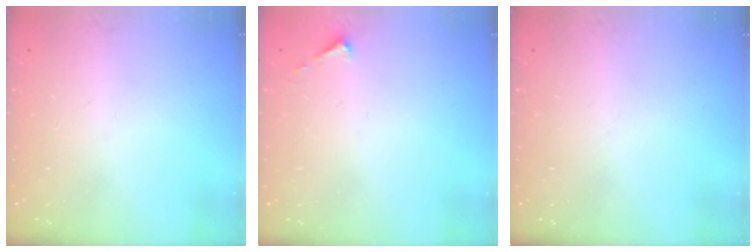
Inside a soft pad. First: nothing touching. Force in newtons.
{"total": 2.1, "press": 2.1, "slide": 0.2}
{"total": 0.0}